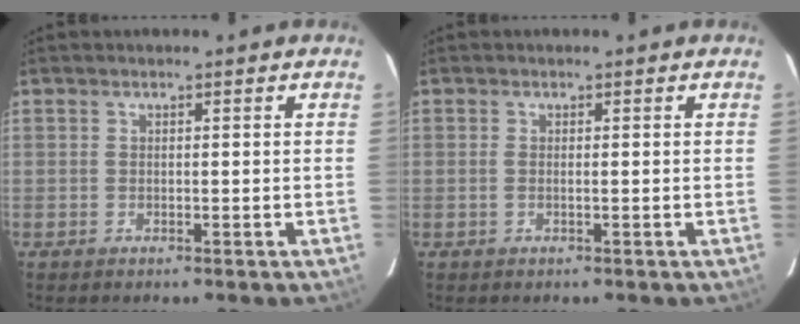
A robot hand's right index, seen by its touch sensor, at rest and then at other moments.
{"total": 0.7, "force": [-0.1, 0.0, 0.7], "torque": [-0.017, 0.000, -0.004]}